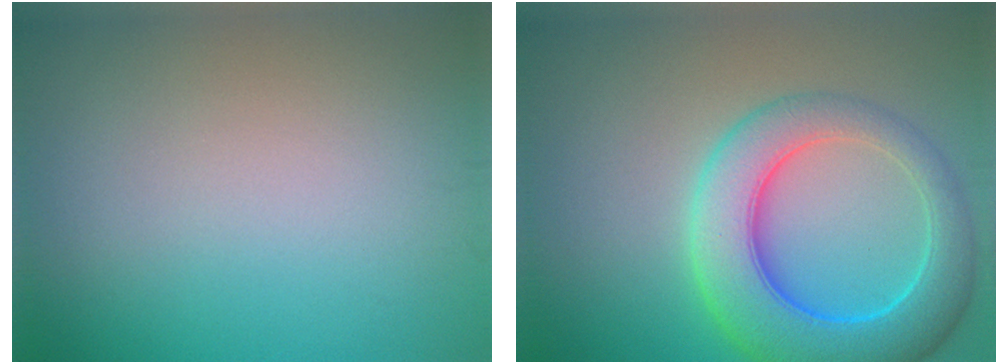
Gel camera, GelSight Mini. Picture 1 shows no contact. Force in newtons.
{"total": 8.4, "press": 8.4, "slide": 0.4}